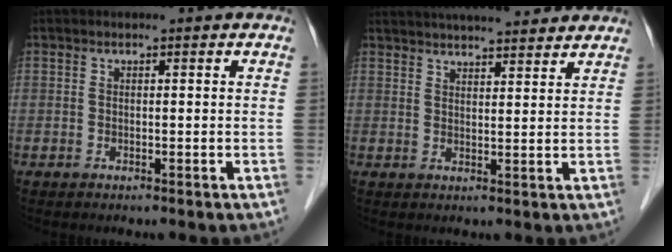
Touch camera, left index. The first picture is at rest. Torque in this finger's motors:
{"motor_torque": [0.17, -0.55, 0.61, 0.15]}